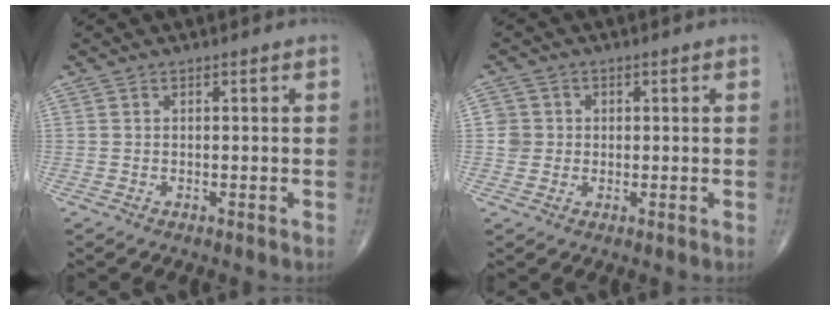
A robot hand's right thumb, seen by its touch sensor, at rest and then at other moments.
{"total": 3.4, "force": [0.2, 3.4, 0.4], "torque": [0.019, 0.007, 0.002]}